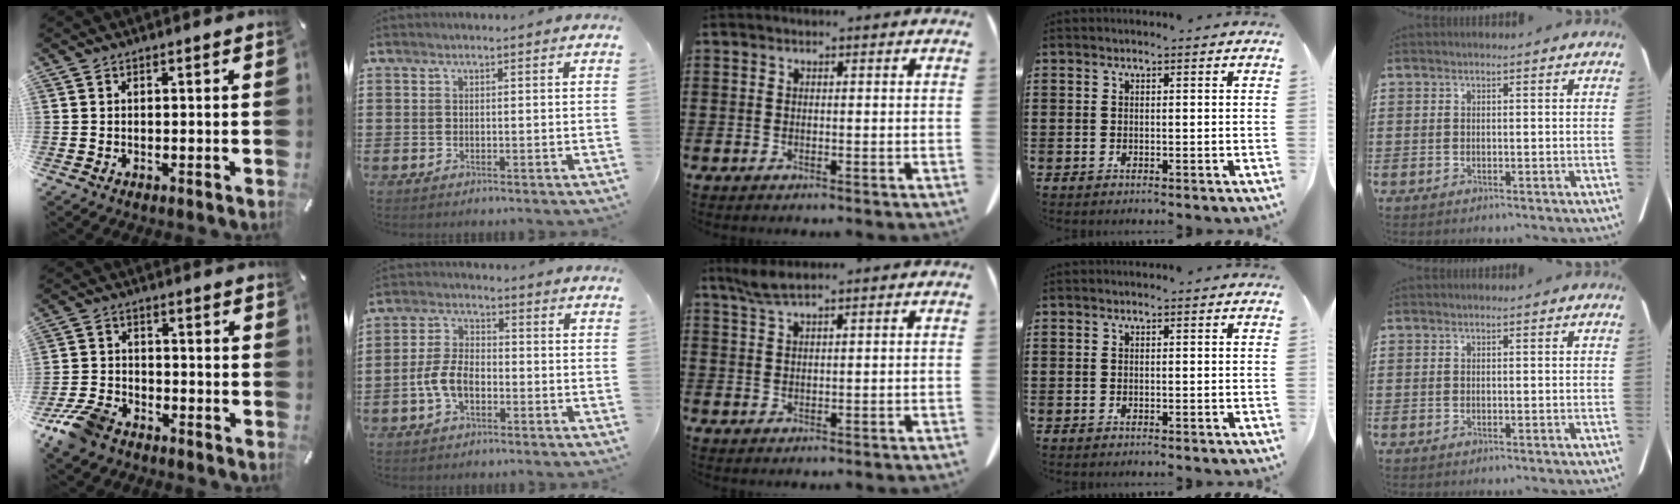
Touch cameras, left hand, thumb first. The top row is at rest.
{"thumb": {"total": 8.6, "force": [-6.4, 4.5, 3.6], "torque": [-0.079, 0.029, -0.124]}, "index": {"total": 6.1, "force": [-2.2, 3.3, 4.6], "torque": [-0.114, -0.001, -0.049]}, "middle": {"total": 3.0, "force": [2.3, 0.2, 2.0], "torque": [-0.045, 0.000, 0.043]}}